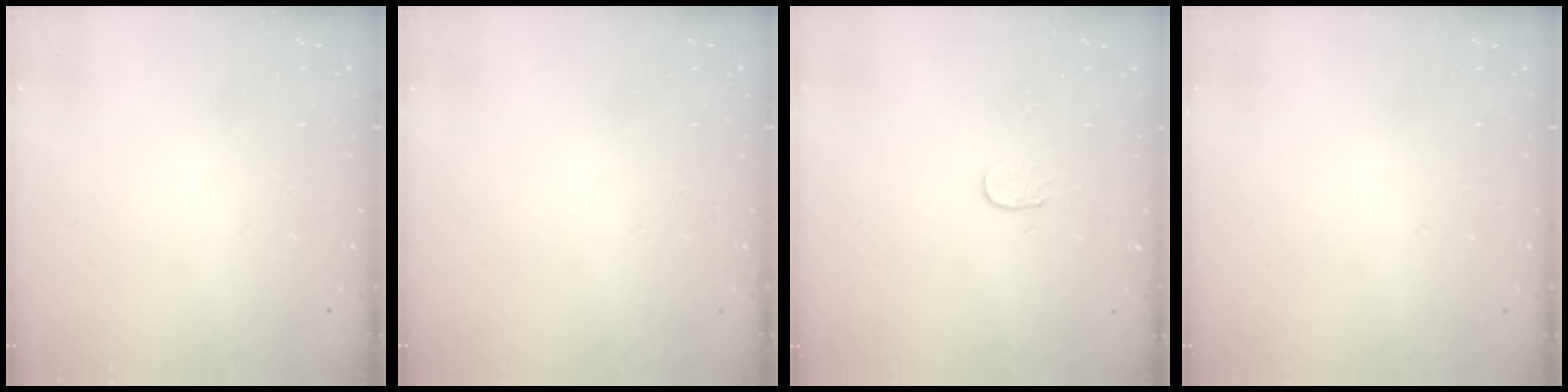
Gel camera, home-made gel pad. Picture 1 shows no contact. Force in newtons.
{"total": 0.0}
{"total": 2.7, "press": 2.7, "slide": 0.2}
{"total": 0.0}